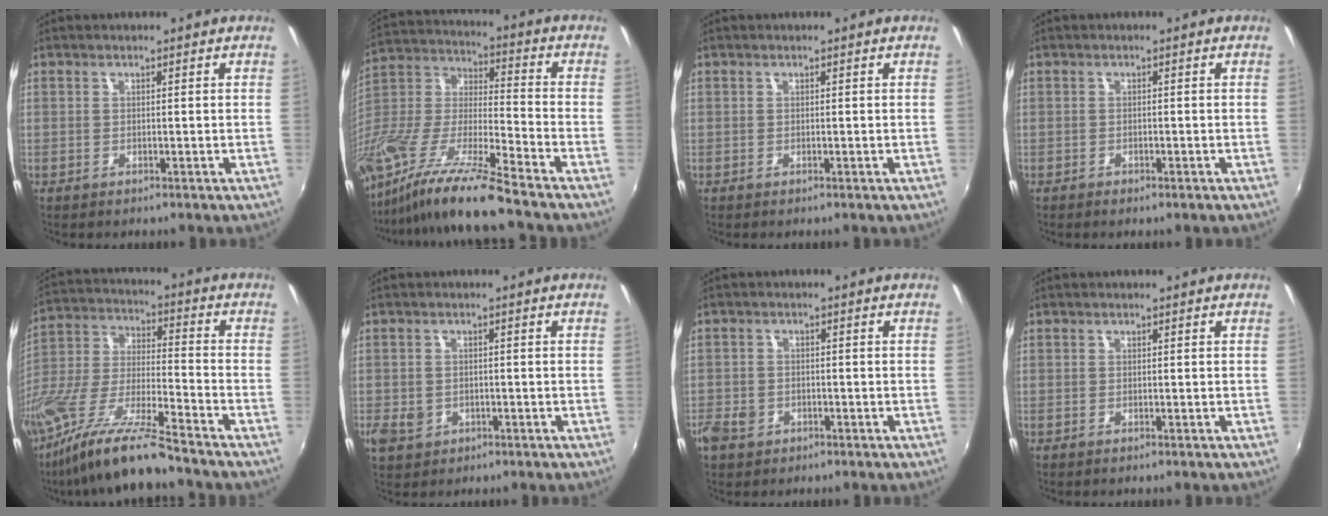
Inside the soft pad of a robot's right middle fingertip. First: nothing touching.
{"total": 20.5, "force": [-15.8, 0.7, 13.0], "torque": [-0.246, -0.036, -0.304]}
{"total": 0.0}
{"total": 1.6, "force": [-1.4, 0.6, 0.4], "torque": [-0.013, -0.010, -0.020]}
{"total": 17.6, "force": [-13.6, 1.2, 11.1], "torque": [-0.229, -0.029, -0.263]}
{"total": 4.8, "force": [-1.6, 4.0, 2.1], "torque": [-0.049, -0.003, -0.026]}
{"total": 5.1, "force": [-2.7, 3.7, 2.1], "torque": [-0.054, -0.003, -0.048]}
{"total": 0.0}